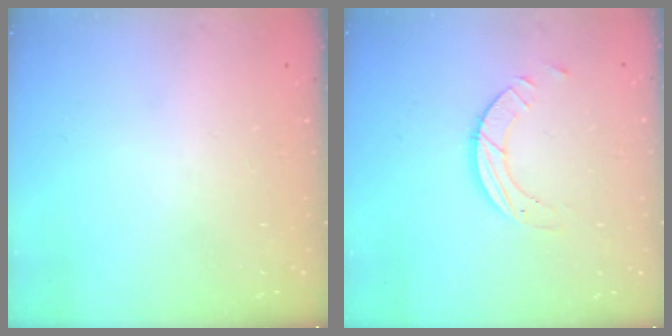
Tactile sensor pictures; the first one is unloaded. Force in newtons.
{"total": 4.2, "press": 4.2, "slide": 0.3}